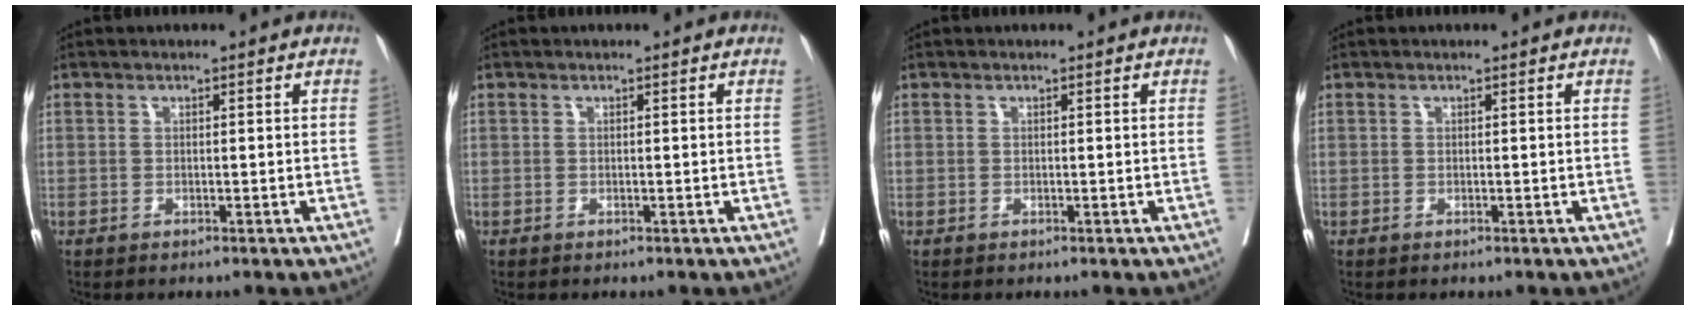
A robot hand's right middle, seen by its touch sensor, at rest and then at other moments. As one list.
[{"total": 0.0}, {"total": 0.0}, {"total": 0.0}]